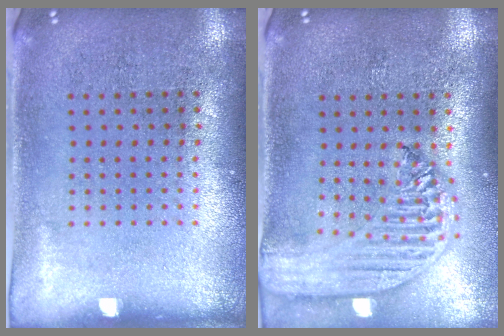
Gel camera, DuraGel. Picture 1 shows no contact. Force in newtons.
{"total": 2.6, "press": 2.1, "slide": 1.5}